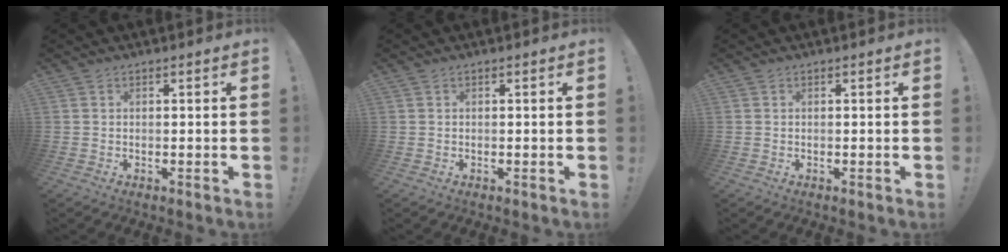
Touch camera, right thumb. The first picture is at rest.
{"total": 0.0}
{"total": 0.0}